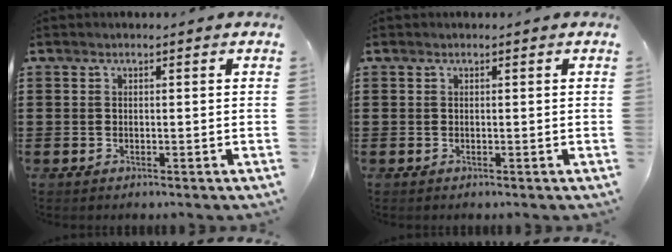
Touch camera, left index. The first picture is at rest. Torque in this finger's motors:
{"motor_torque": [-0.01, 0.01, 0.00, 0.01]}